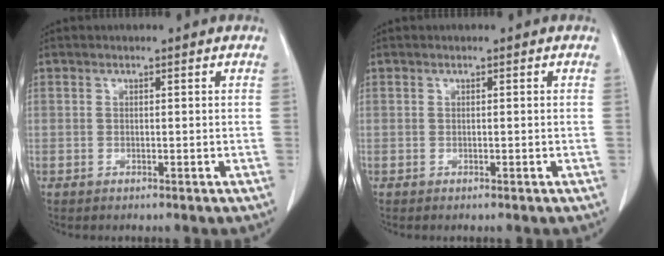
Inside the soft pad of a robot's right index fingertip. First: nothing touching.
{"total": 0.0}